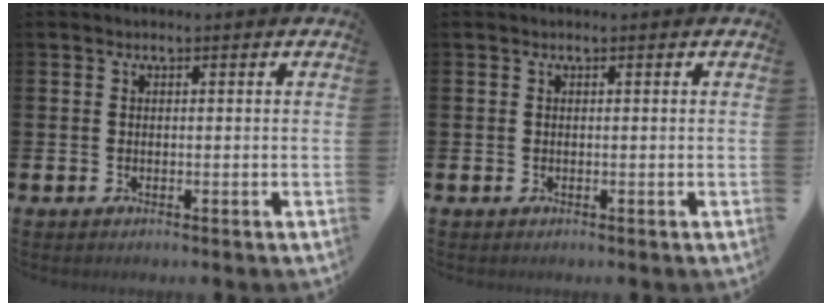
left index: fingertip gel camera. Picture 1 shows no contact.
{"total": 0.0}